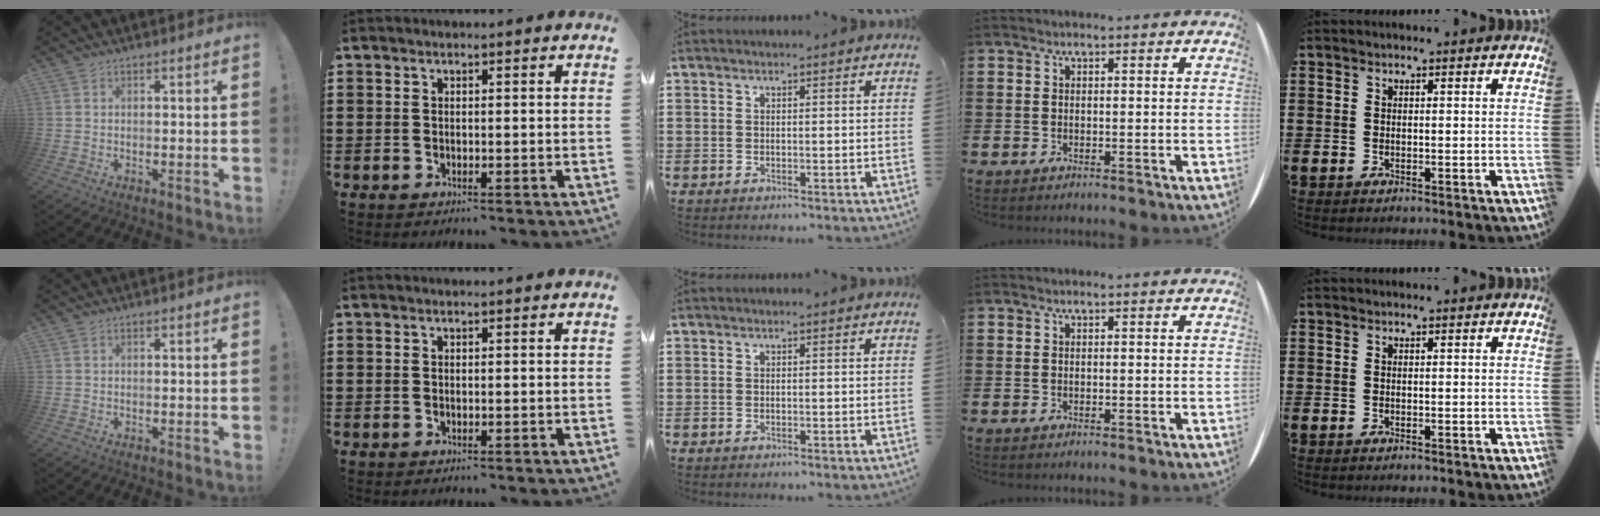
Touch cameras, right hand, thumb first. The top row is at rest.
{}